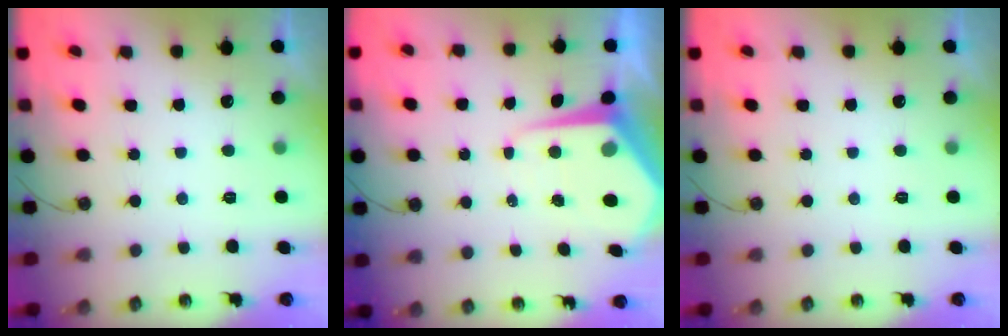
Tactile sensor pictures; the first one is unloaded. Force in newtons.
{"total": 8.5, "press": 8.5, "slide": 0.7}
{"total": 0.0}